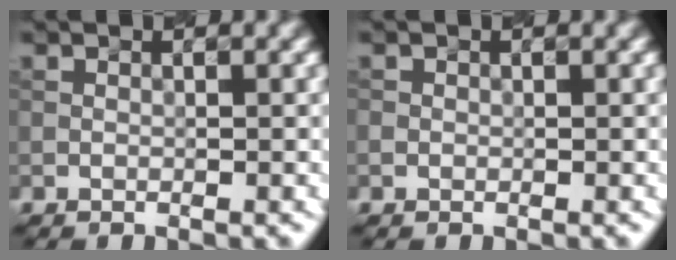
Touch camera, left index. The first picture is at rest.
{"total": 0.5, "force": [-0.1, 0.5, 0.0], "torque": [0.003, -0.004, -0.003]}